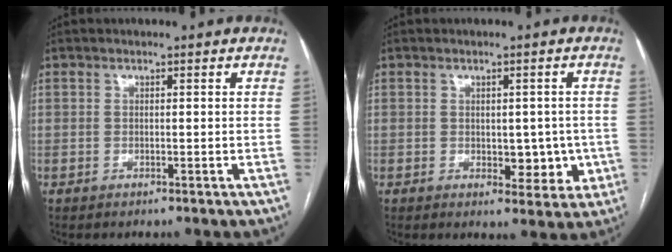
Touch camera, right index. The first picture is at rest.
{"total": 5.7, "force": [-0.6, 3.5, 4.5], "torque": [-0.042, 0.006, 0.002]}